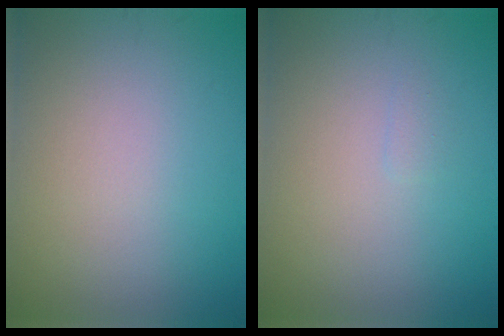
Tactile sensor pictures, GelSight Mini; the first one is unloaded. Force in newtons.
{"total": 0.5, "press": 0.5, "slide": 0.1}